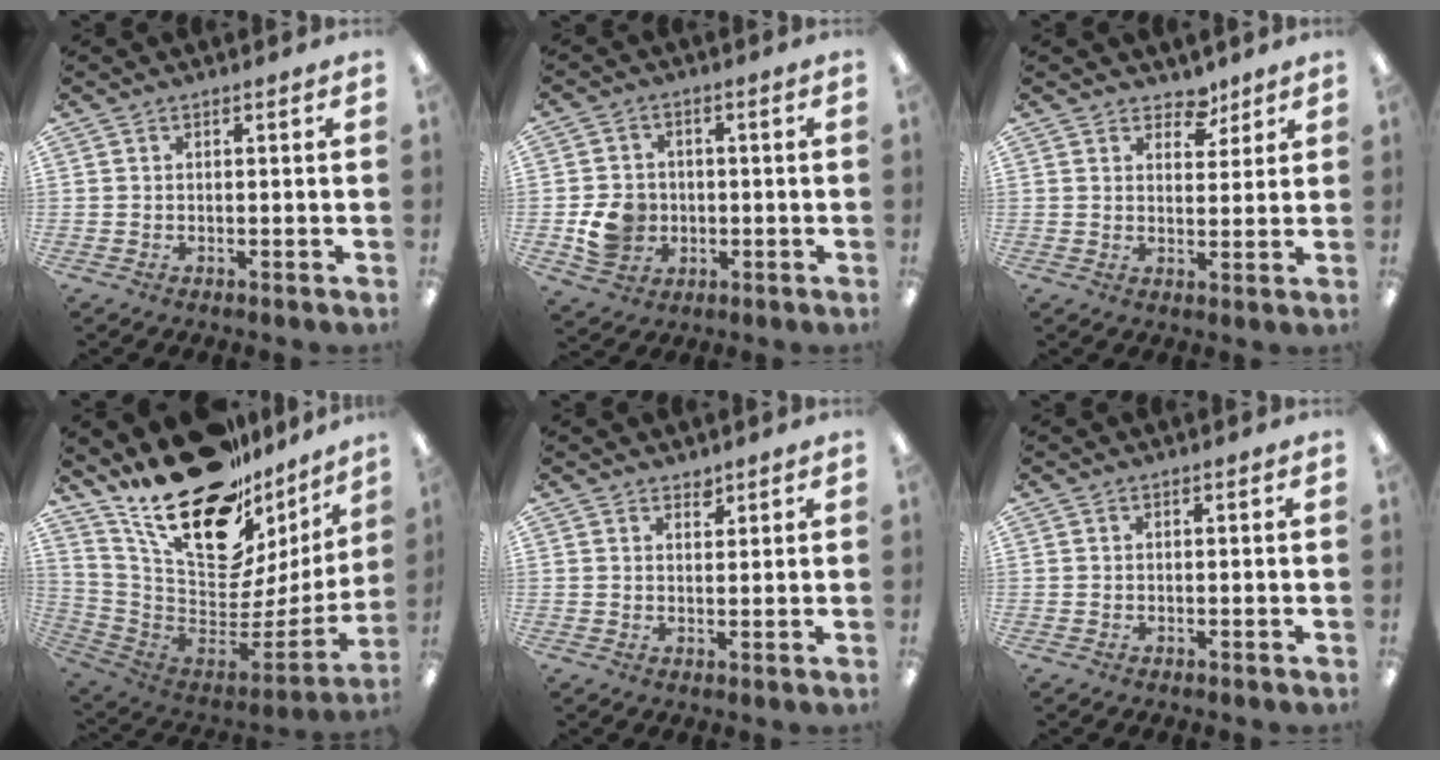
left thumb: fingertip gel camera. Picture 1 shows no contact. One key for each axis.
{"total": 8.4, "fx": -1.4, "fy": 7.4, "fz": 3.7, "tx": -0.063, "ty": 0.013, "tz": -0.021}
{"total": 5.4, "fx": 4.1, "fy": 3.1, "fz": 1.7, "tx": -0.005, "ty": -0.025, "tz": 0.069}
{"total": 27.2, "fx": 18.8, "fy": 11.7, "fz": 15.8, "tx": -0.249, "ty": -0.137, "tz": 0.346}
{"total": 2.3, "fx": 2.1, "fy": 1.0, "fz": 0.4, "tx": 0.006, "ty": -0.014, "tz": 0.036}
{"total": 0.0}